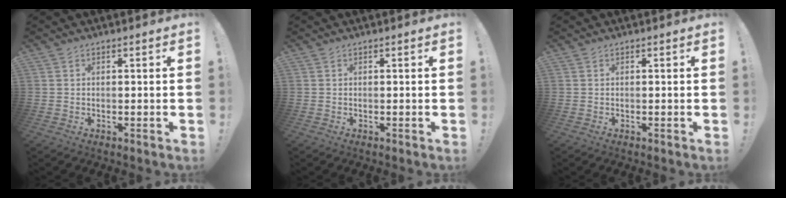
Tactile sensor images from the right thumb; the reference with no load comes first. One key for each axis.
{"total": 0.0}
{"total": 0.0}